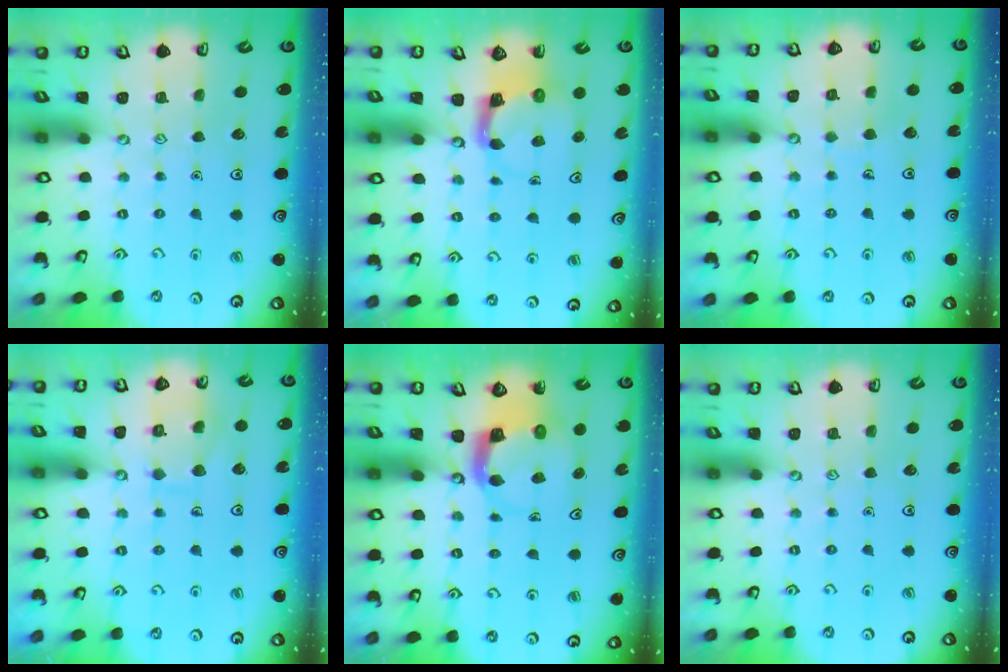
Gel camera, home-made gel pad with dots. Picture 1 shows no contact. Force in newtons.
{"total": 3.9, "press": 3.8, "slide": 0.7}
{"total": 2.3, "press": 2.3, "slide": 0.1}
{"total": 8.8, "press": 8.8, "slide": 0.5}
{"total": 4.8, "press": 4.7, "slide": 0.4}
{"total": 0.0}